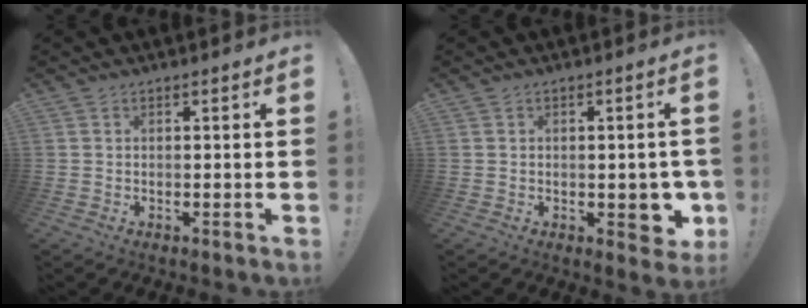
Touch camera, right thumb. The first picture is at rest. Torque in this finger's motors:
{"motor_torque": [0.87, 0.76, 0.48, -0.66, 0.17]}